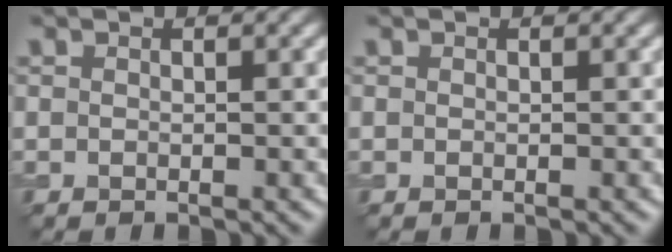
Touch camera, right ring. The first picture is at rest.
{"total": 0.0}